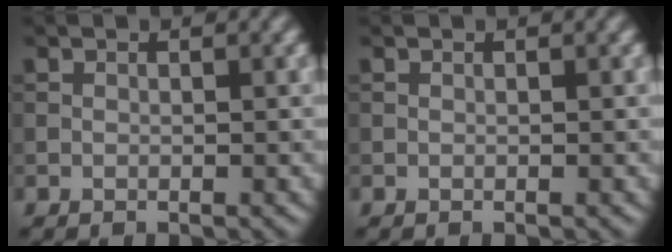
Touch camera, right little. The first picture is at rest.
{"total": 0.0}